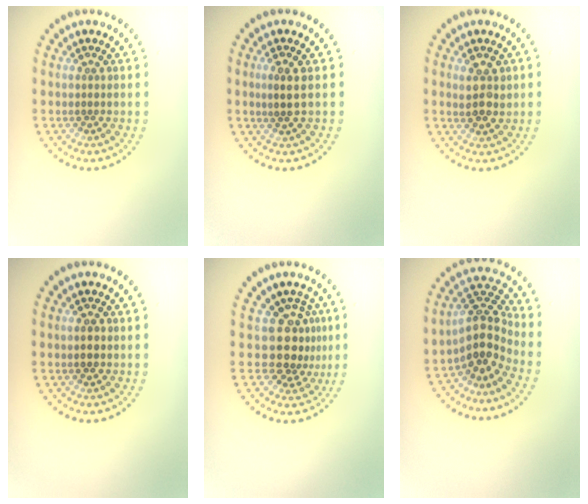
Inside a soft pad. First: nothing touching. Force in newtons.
{"total": 1.7, "press": 1.6, "slide": 0.8}
{"total": 2.4, "press": 2.3, "slide": 0.5}
{"total": 2.0, "press": 2.0, "slide": 0.1}
{"total": 3.7, "press": 2.7, "slide": 2.5}
{"total": 4.1, "press": 3.2, "slide": 2.6}